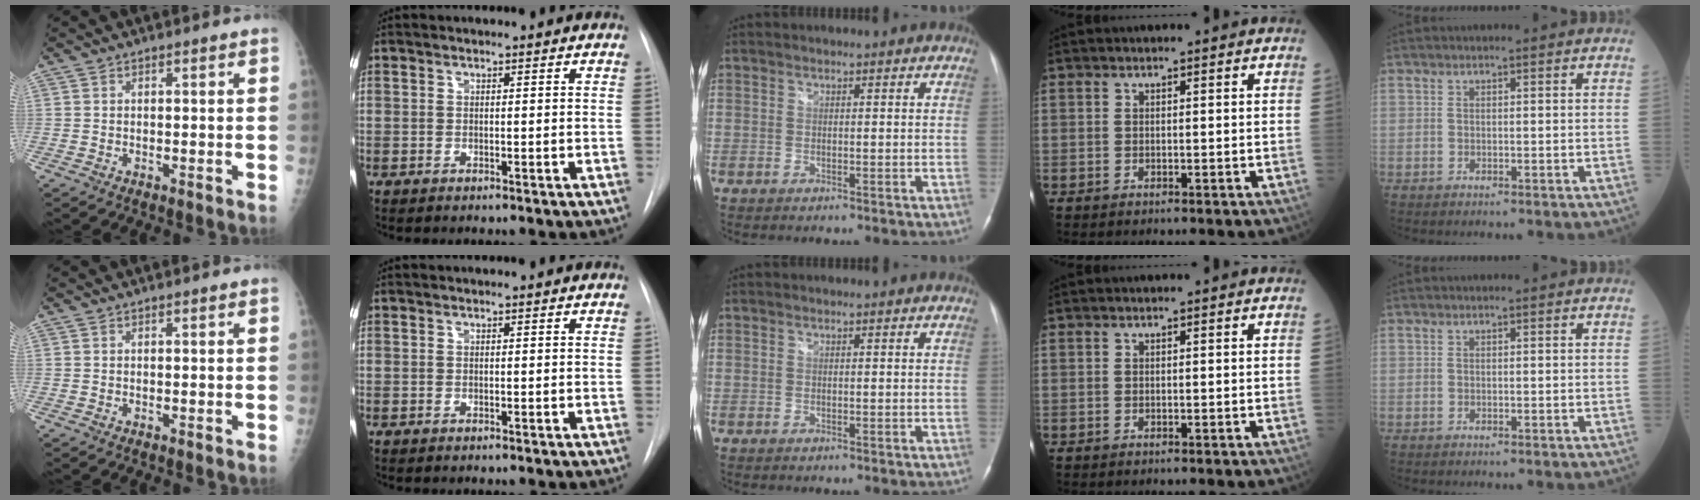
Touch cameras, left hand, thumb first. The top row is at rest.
{}